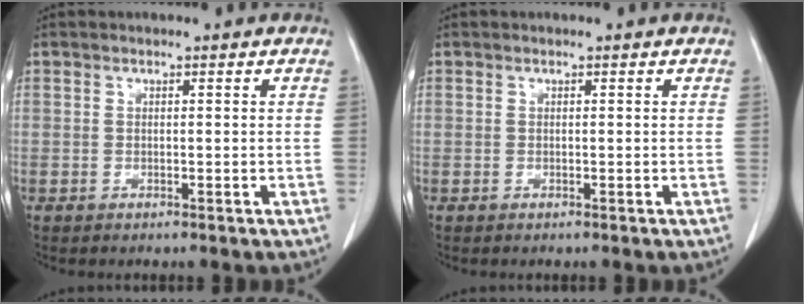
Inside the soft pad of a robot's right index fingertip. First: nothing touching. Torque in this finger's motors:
{"motor_torque": [0.00, 0.00, 0.00, 0.00]}